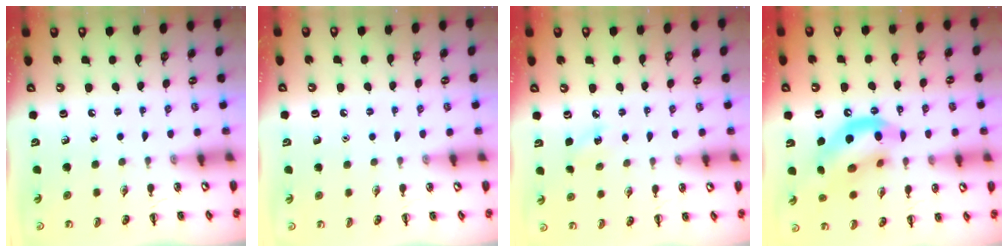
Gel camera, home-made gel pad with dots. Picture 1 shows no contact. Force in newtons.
{"total": 1.6, "press": 1.5, "slide": 0.1}
{"total": 5.2, "press": 5.0, "slide": 1.3}
{"total": 14.9, "press": 14.6, "slide": 3.0}